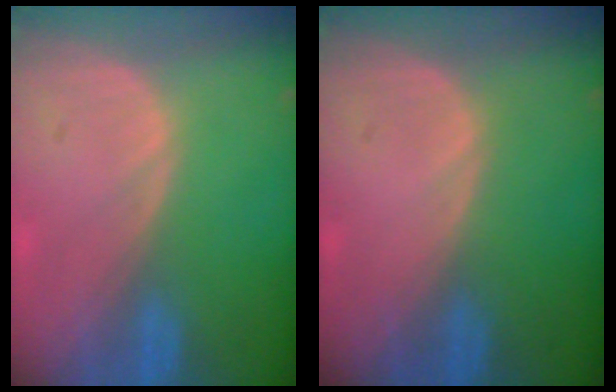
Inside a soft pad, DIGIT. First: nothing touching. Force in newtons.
{"total": 0.0}